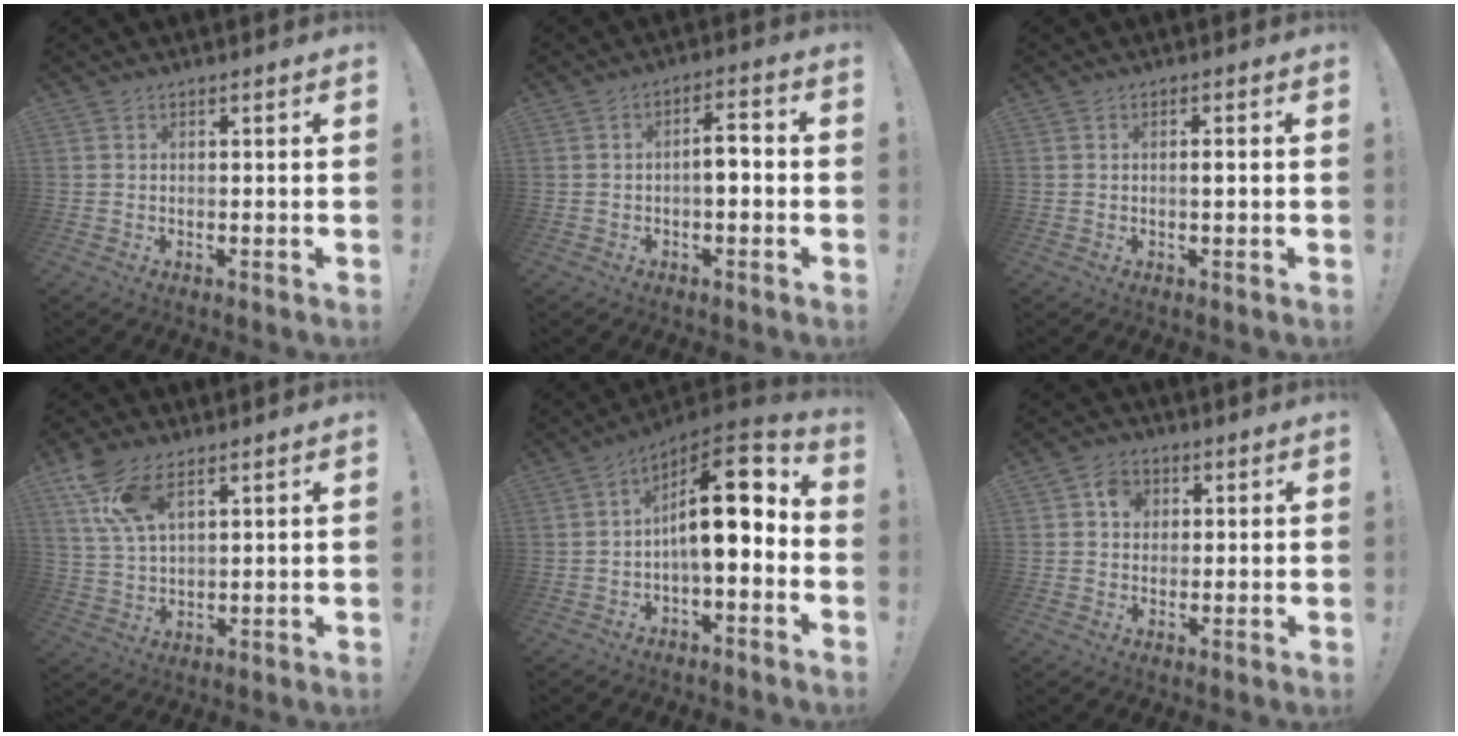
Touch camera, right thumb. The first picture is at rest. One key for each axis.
{"total": 5.5, "fx": -1.1, "fy": 1.9, "fz": 5.0, "tx": -0.079, "ty": 0.009, "tz": -0.022}
{"total": 1.3, "fx": -0.2, "fy": 0.0, "fz": 1.3, "tx": -0.016, "ty": -0.002, "tz": -0.007}
{"total": 10.7, "fx": 6.3, "fy": 4.9, "fz": 7.1, "tx": -0.125, "ty": -0.017, "tz": 0.119}
{"total": 16.3, "fx": 1.8, "fy": 6.2, "fz": 15.0, "tx": -0.228, "ty": -0.007, "tz": 0.027}
{"total": 5.1, "fx": 1.4, "fy": 4.3, "fz": 2.2, "tx": -0.035, "ty": 0.005, "tz": 0.024}